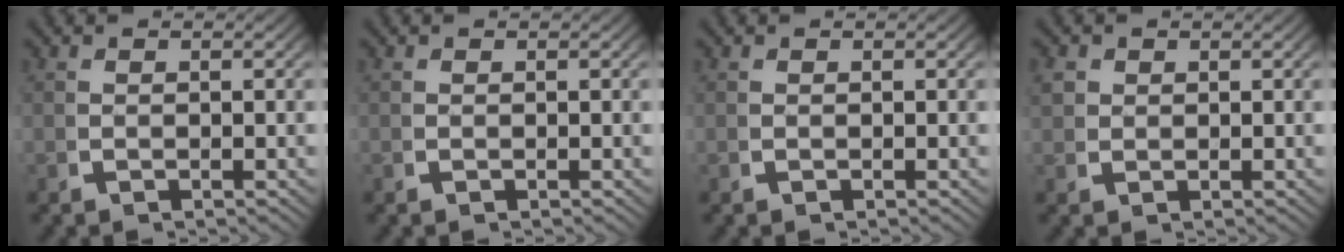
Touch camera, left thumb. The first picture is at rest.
{"total": 0.0}
{"total": 0.0}
{"total": 1.4, "force": [1.1, 0.9, 0.4], "torque": [-0.007, -0.008, 0.027]}